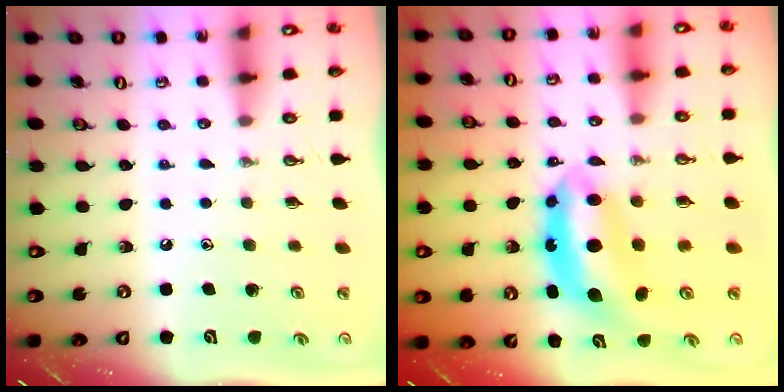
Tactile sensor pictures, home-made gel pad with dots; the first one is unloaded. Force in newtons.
{"total": 6.8, "press": 6.8, "slide": 0.6}